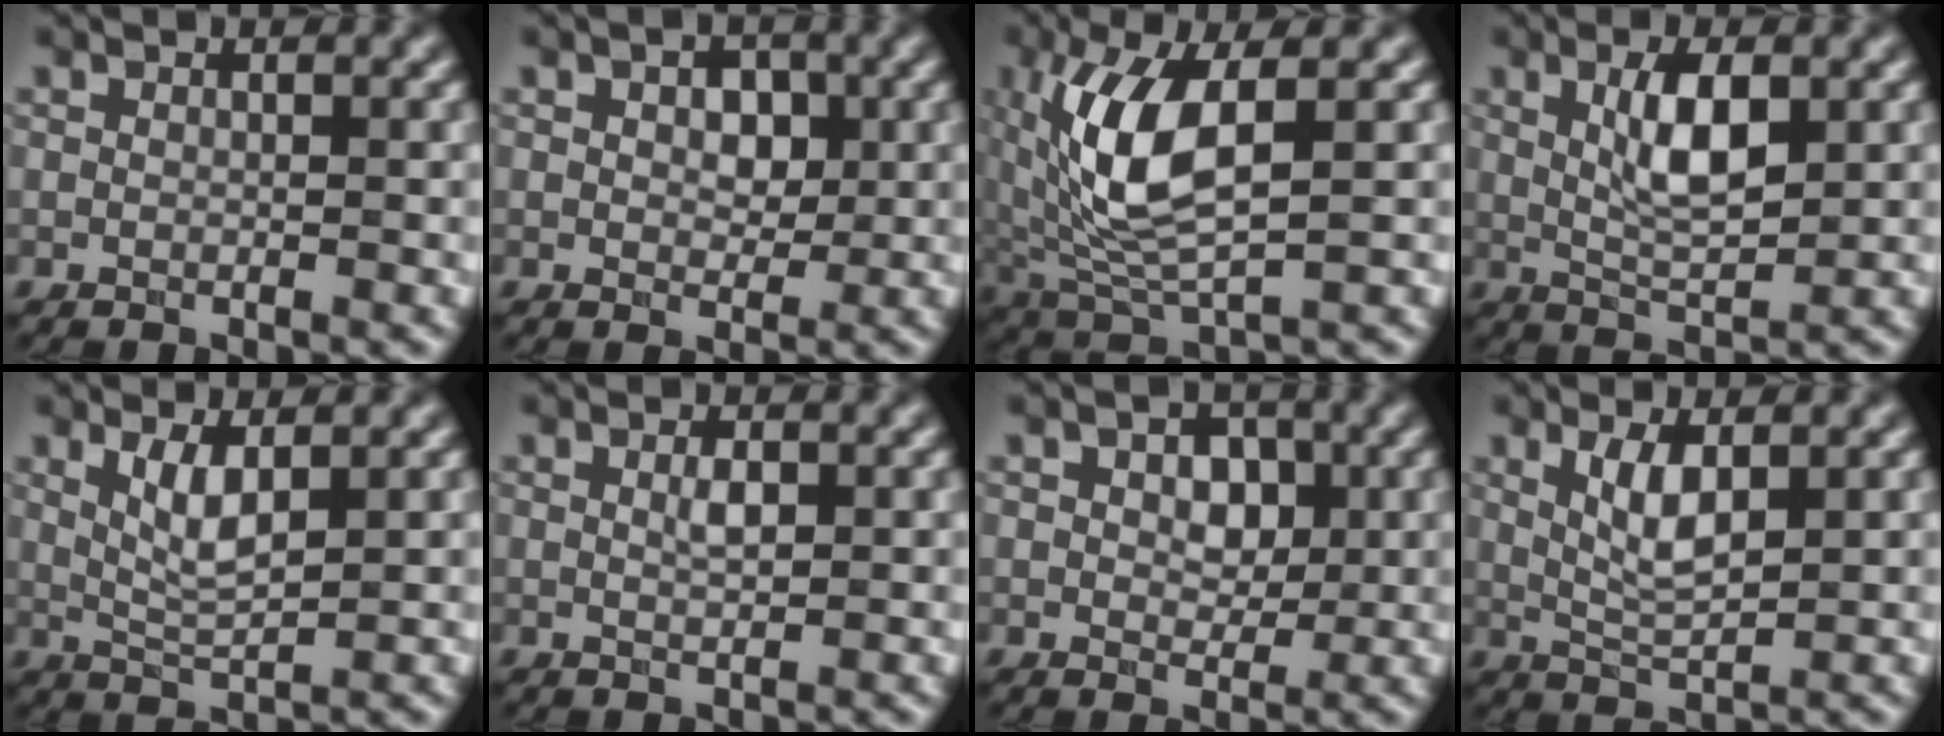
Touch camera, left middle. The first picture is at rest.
{"total": 2.0, "force": [0.4, 1.3, 1.5], "torque": [-0.027, 0.002, 0.015]}
{"total": 8.1, "force": [1.3, 3.2, 7.4], "torque": [-0.178, 0.001, 0.037]}
{"total": 4.1, "force": [0.9, 1.1, 3.8], "torque": [-0.084, 0.001, 0.027]}
{"total": 2.6, "force": [0.9, 0.5, 2.3], "torque": [-0.055, -0.005, 0.032]}
{"total": 0.7, "force": [0.1, 0.0, 0.7], "torque": [-0.023, 0.002, 0.011]}
{"total": 2.6, "force": [0.5, 1.8, 1.9], "torque": [-0.035, 0.005, 0.012]}
{"total": 2.8, "force": [0.9, 0.7, 2.6], "torque": [-0.062, -0.004, 0.030]}